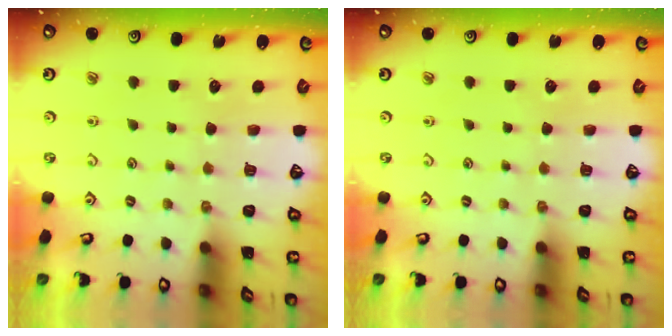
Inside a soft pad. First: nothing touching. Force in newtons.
{"total": 0.0}